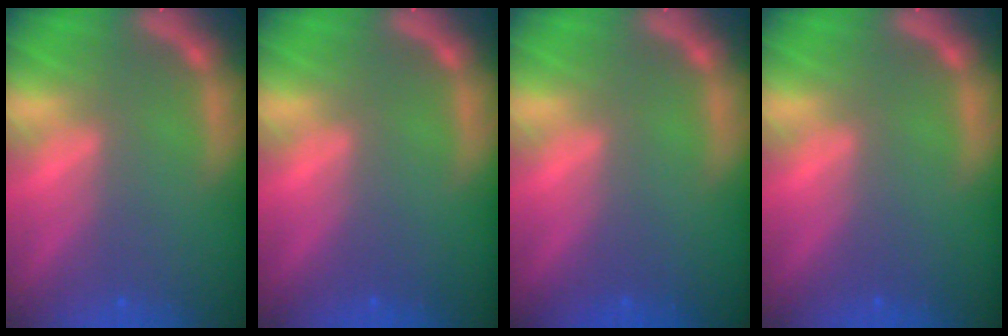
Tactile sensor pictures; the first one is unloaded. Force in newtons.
{"total": 0.0}
{"total": 0.0}
{"total": 0.0}